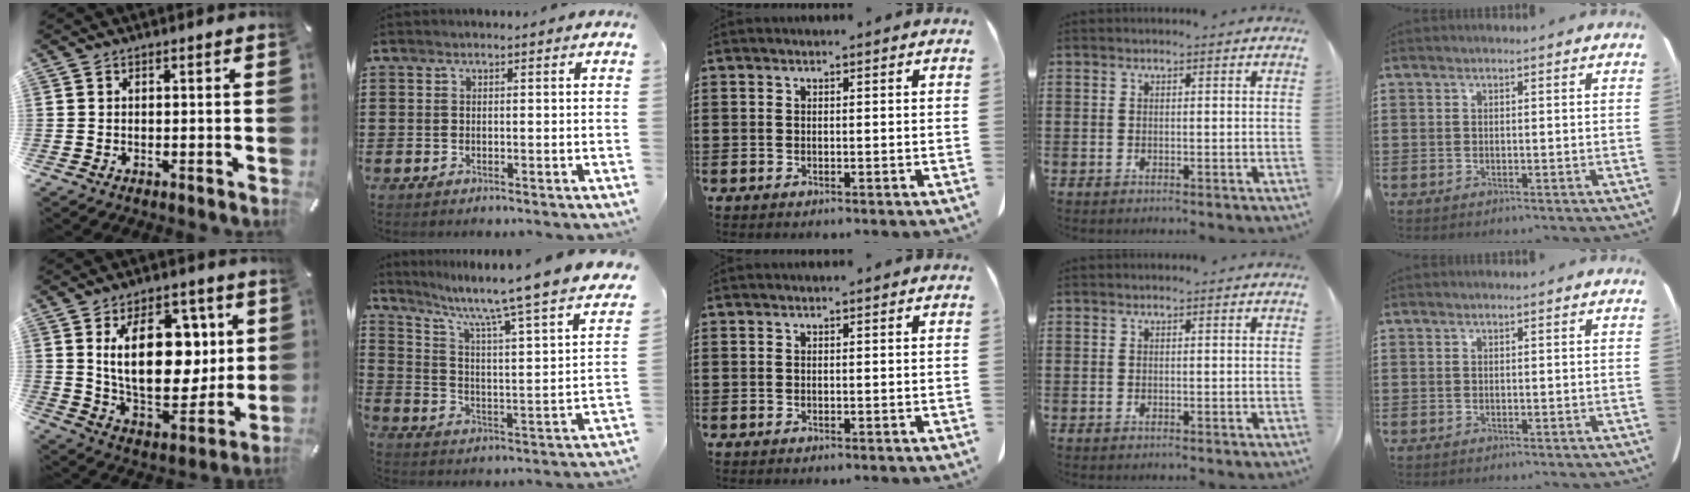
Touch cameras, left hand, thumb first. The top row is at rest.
{"thumb": {"total": 20.5, "force": [5.7, 12.5, 15.2], "torque": [-0.246, -0.021, 0.096]}, "index": {"total": 8.1, "force": [6.3, -0.5, 5.0], "torque": [-0.114, -0.059, 0.089]}}